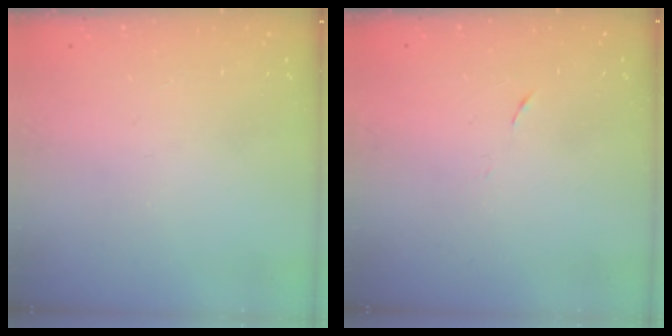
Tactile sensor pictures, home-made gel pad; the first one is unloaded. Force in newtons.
{"total": 4.0, "press": 3.6, "slide": 1.7}